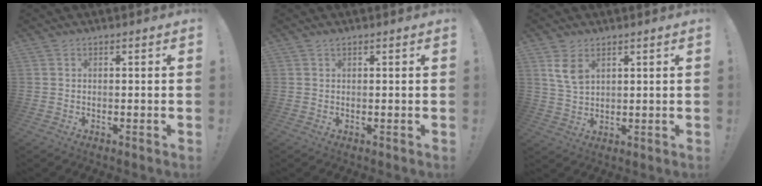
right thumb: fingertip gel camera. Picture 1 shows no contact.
{"total": 0.6, "force": [0.5, 0.0, 0.3], "torque": [0.001, -0.003, 0.009]}
{"total": 7.0, "force": [3.4, 4.5, 4.2], "torque": [-0.074, -0.014, 0.065]}